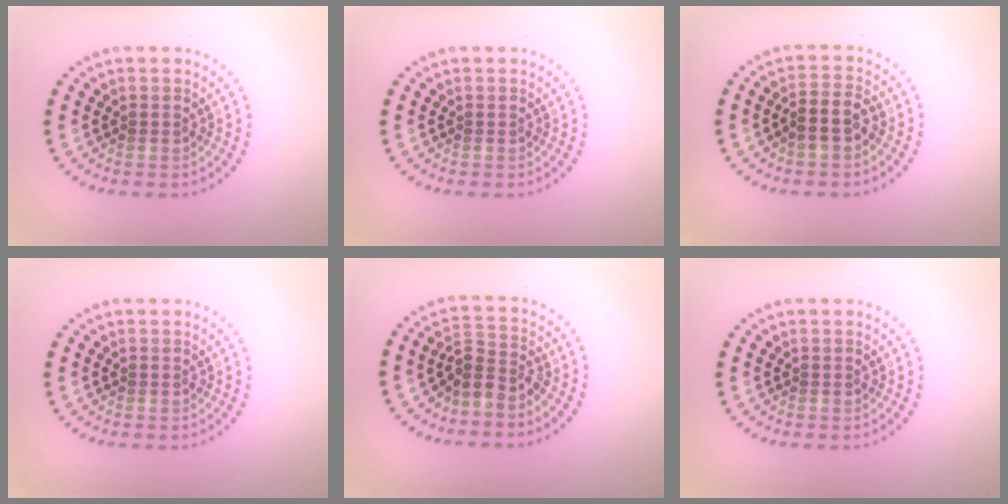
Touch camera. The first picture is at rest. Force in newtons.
{"total": 0.0}
{"total": 2.3, "press": 2.2, "slide": 0.8}
{"total": 0.0}
{"total": 2.7, "press": 2.0, "slide": 1.8}
{"total": 0.0}